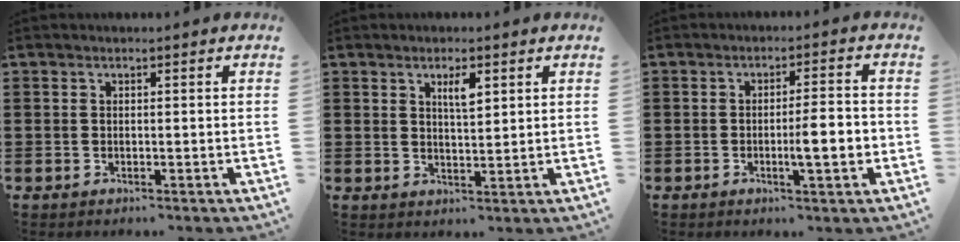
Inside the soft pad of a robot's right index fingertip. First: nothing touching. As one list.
[{"total": 3.1, "force": [1.6, 0.8, 2.5], "torque": [-0.038, -0.002, 0.022]}, {"total": 5.6, "force": [-1.2, 0.8, 5.4], "torque": [-0.082, -0.004, -0.024]}]